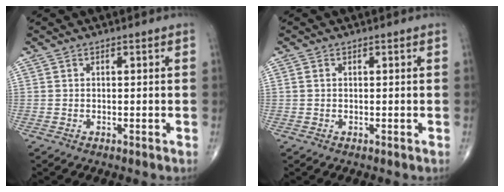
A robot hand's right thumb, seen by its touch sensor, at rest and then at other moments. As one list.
[{"total": 0.6, "force": [0.1, 0.5, 0.4], "torque": [-0.012, 0.001, 0.003]}]